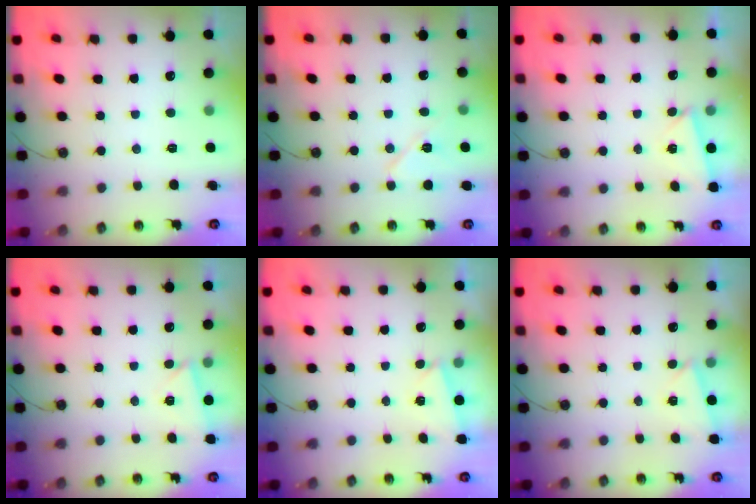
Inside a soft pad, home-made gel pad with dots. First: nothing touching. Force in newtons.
{"total": 11.9, "press": 5.3, "slide": 10.7}
{"total": 1.7, "press": 1.7, "slide": 0.4}
{"total": 2.9, "press": 2.8, "slide": 0.6}
{"total": 2.0, "press": 0.9, "slide": 1.8}
{"total": 2.8, "press": 1.5, "slide": 2.3}